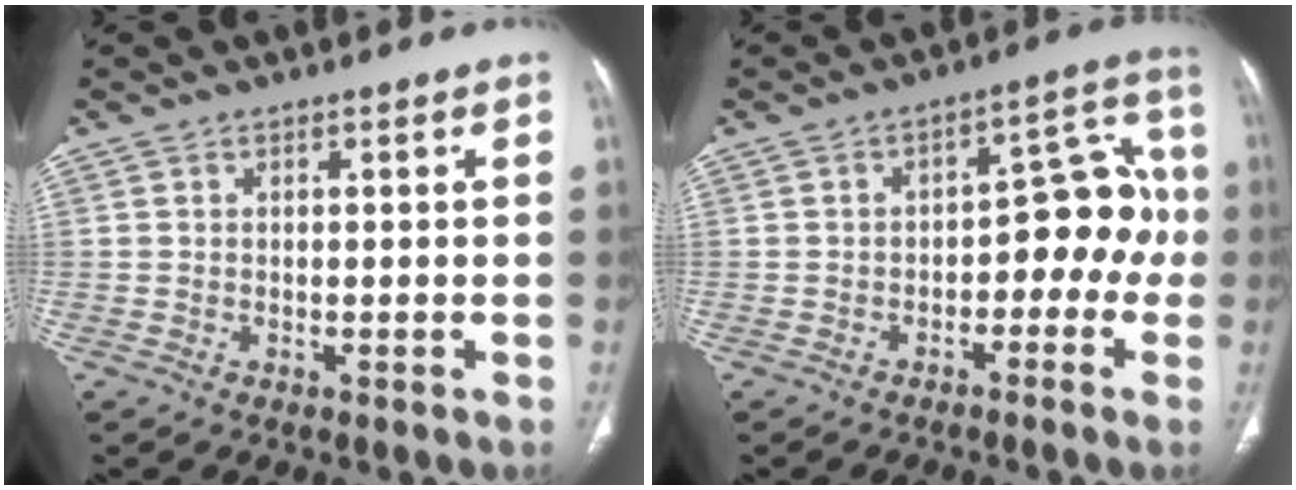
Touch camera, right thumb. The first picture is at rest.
{"total": 10.9, "force": [-2.6, 6.5, 8.3], "torque": [-0.062, 0.054, -0.041]}